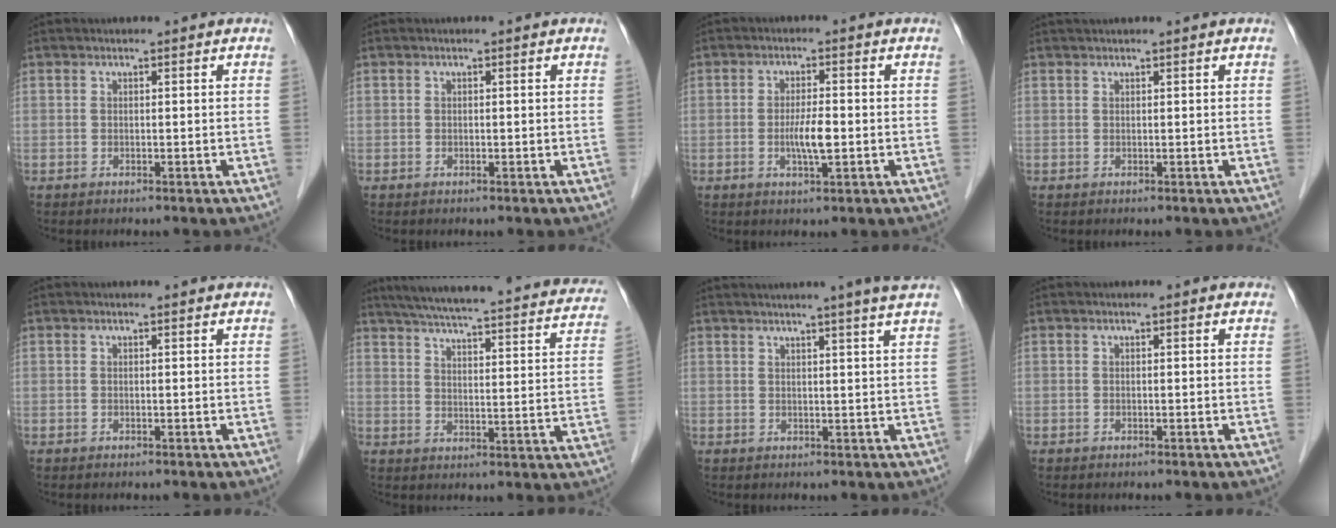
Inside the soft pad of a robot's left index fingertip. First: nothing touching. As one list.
[{"total": 0.0}, {"total": 4.0, "force": [-0.8, 0.6, 3.9], "torque": [-0.077, -0.004, -0.014]}, {"total": 2.1, "force": [1.8, -0.4, 0.9], "torque": [-0.008, 0.022, 0.037]}, {"total": 0.8, "force": [0.8, 0.1, 0.1], "torque": [-0.010, 0.002, 0.008]}, {"total": 29.7, "force": [26.0, 4.3, 13.6], "torque": [-0.209, -0.027, 0.312]}, {"total": 8.0, "force": [6.5, -1.5, 4.3], "torque": [-0.057, 0.008, 0.064]}, {"total": 0.9, "force": [0.7, 0.3, 0.4], "torque": [-0.012, 0.006, 0.006]}]